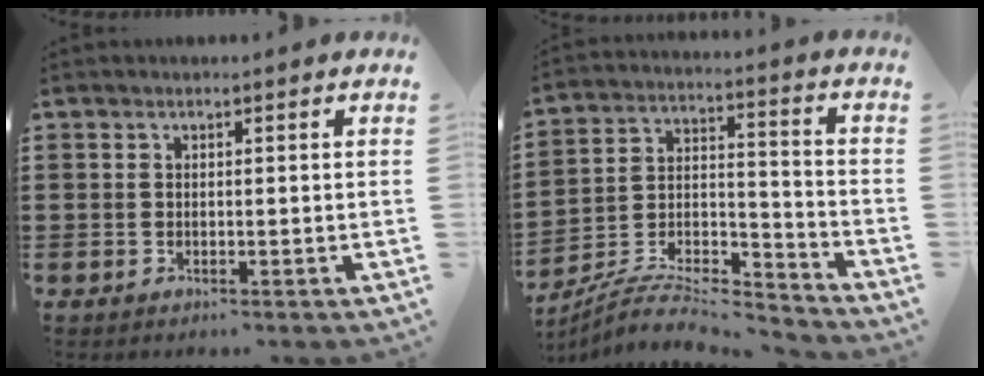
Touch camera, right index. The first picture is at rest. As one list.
[{"total": 7.5, "force": [-7.0, 1.4, 2.5], "torque": [-0.048, 0.002, -0.140]}]